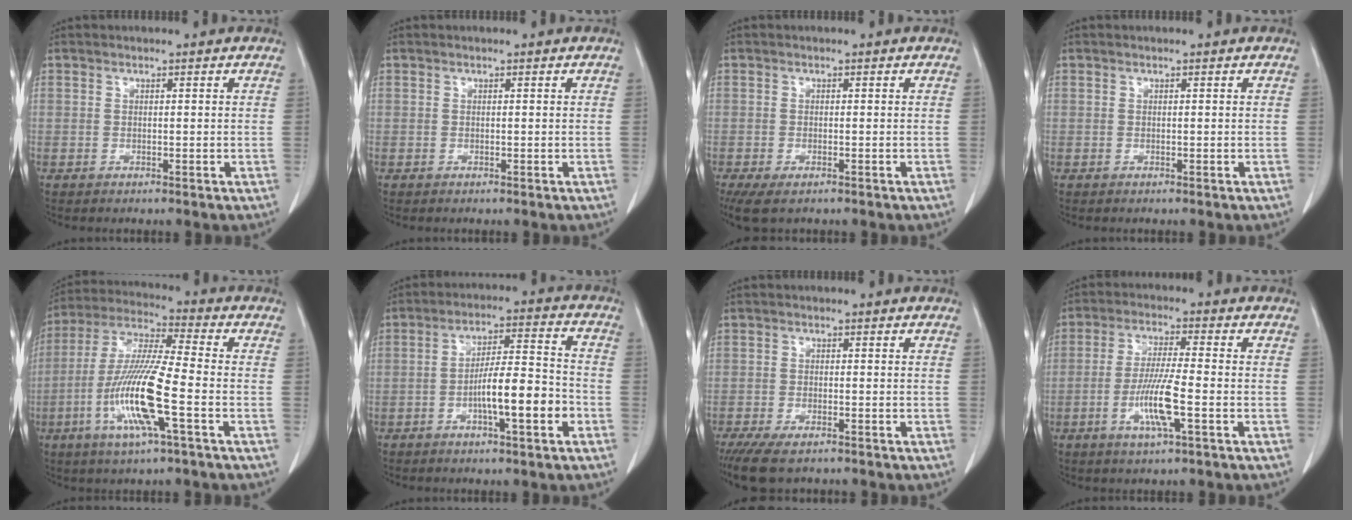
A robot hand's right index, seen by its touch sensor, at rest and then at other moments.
{"total": 0.0}
{"total": 5.6, "force": [-3.9, 2.1, 3.5], "torque": [-0.062, -0.017, -0.060]}
{"total": 0.0}
{"total": 14.1, "force": [-4.3, 0.7, 13.4], "torque": [-0.275, -0.009, -0.089]}
{"total": 7.9, "force": [-2.8, 1.2, 7.2], "torque": [-0.122, 0.013, -0.046]}
{"total": 6.9, "force": [-5.3, 2.0, 4.0], "torque": [-0.062, -0.014, -0.081]}
{"total": 8.0, "force": [-2.6, 0.2, 7.5], "torque": [-0.146, -0.008, -0.053]}